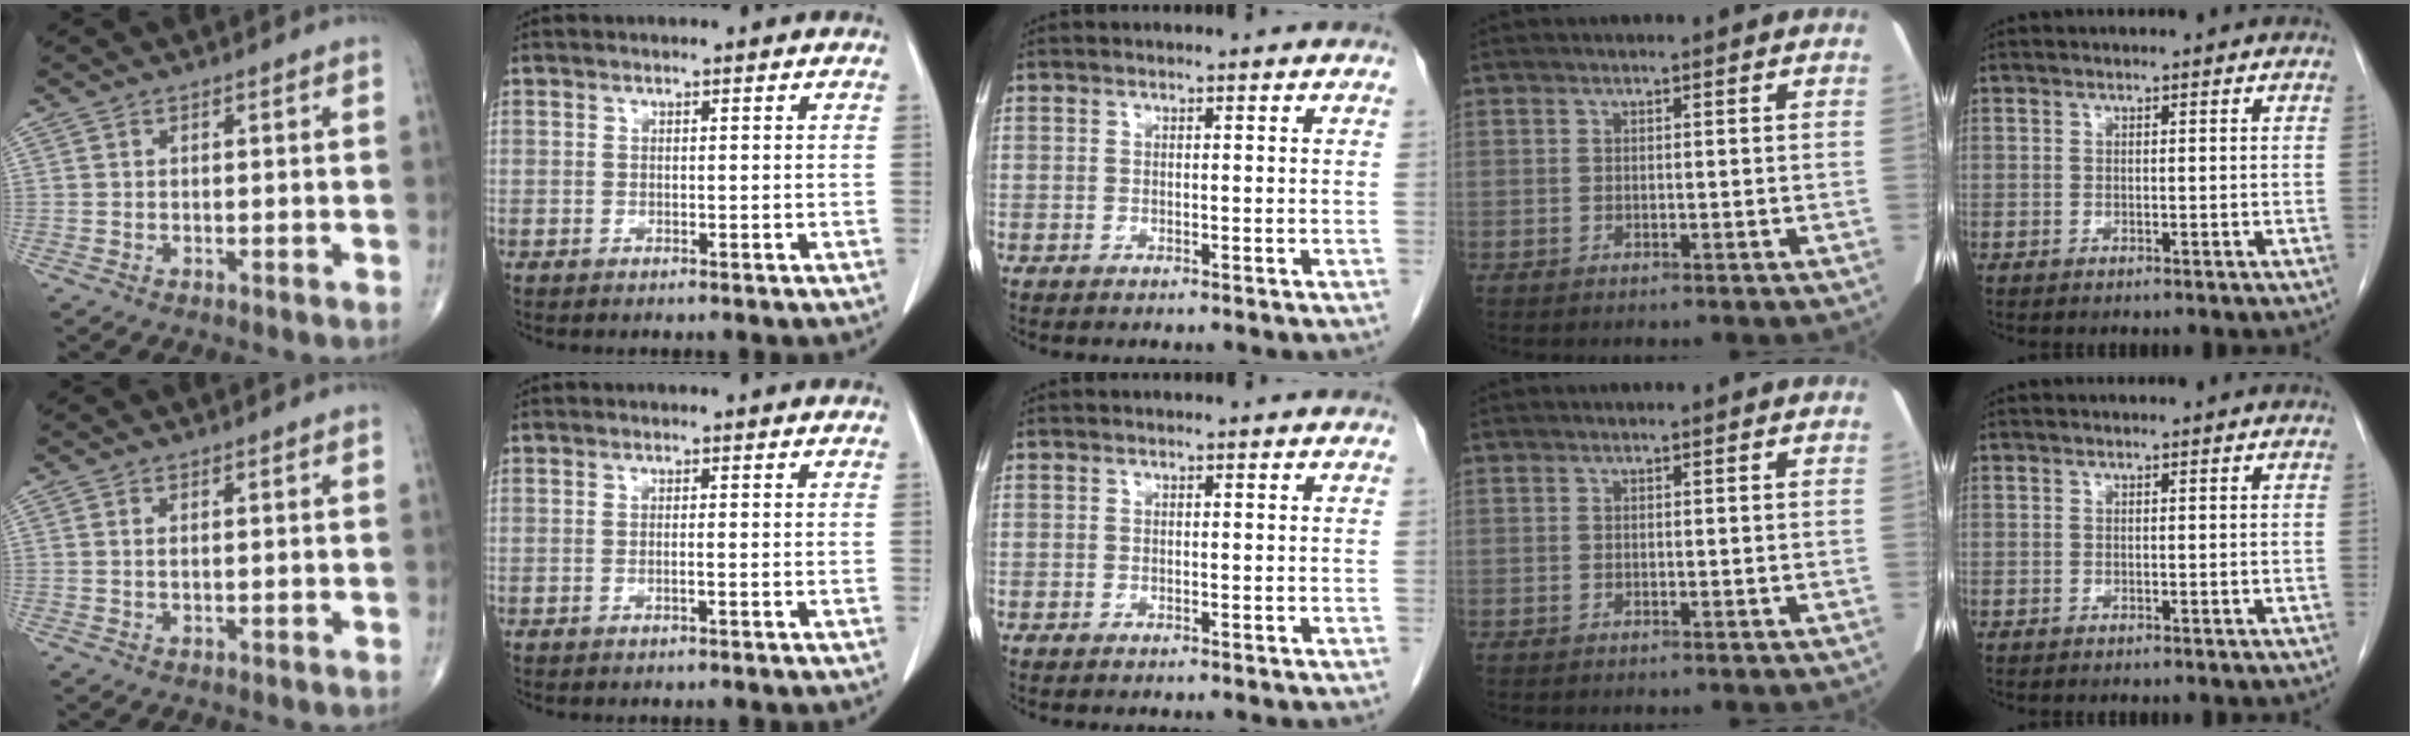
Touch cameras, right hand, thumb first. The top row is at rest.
{"thumb": {"total": 0.8, "force": [0.3, 0.3, 0.7], "torque": [-0.018, 0.001, 0.007]}, "index": {"total": 0.8, "force": [-0.2, -0.1, 0.7], "torque": [-0.015, -0.001, -0.003]}}